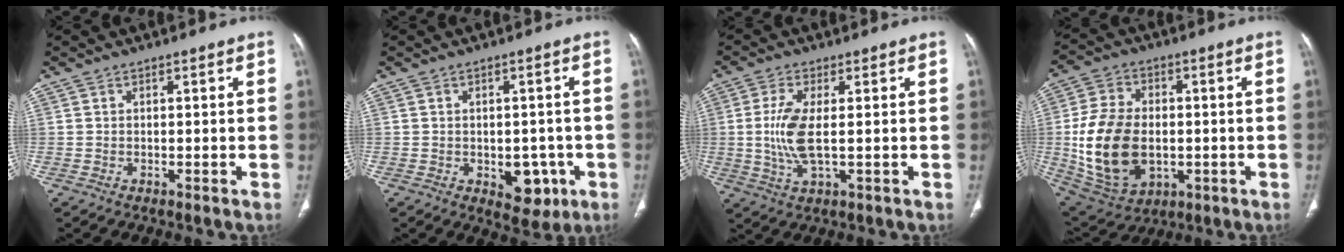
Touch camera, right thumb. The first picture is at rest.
{"total": 6.8, "force": [-2.2, 4.3, 4.7], "torque": [-0.027, 0.006, -0.017]}
{"total": 7.8, "force": [0.1, 2.6, 7.3], "torque": [-0.176, -0.010, 0.002]}
{"total": 18.4, "force": [-1.6, 12.4, 13.5], "torque": [-0.244, 0.000, -0.008]}